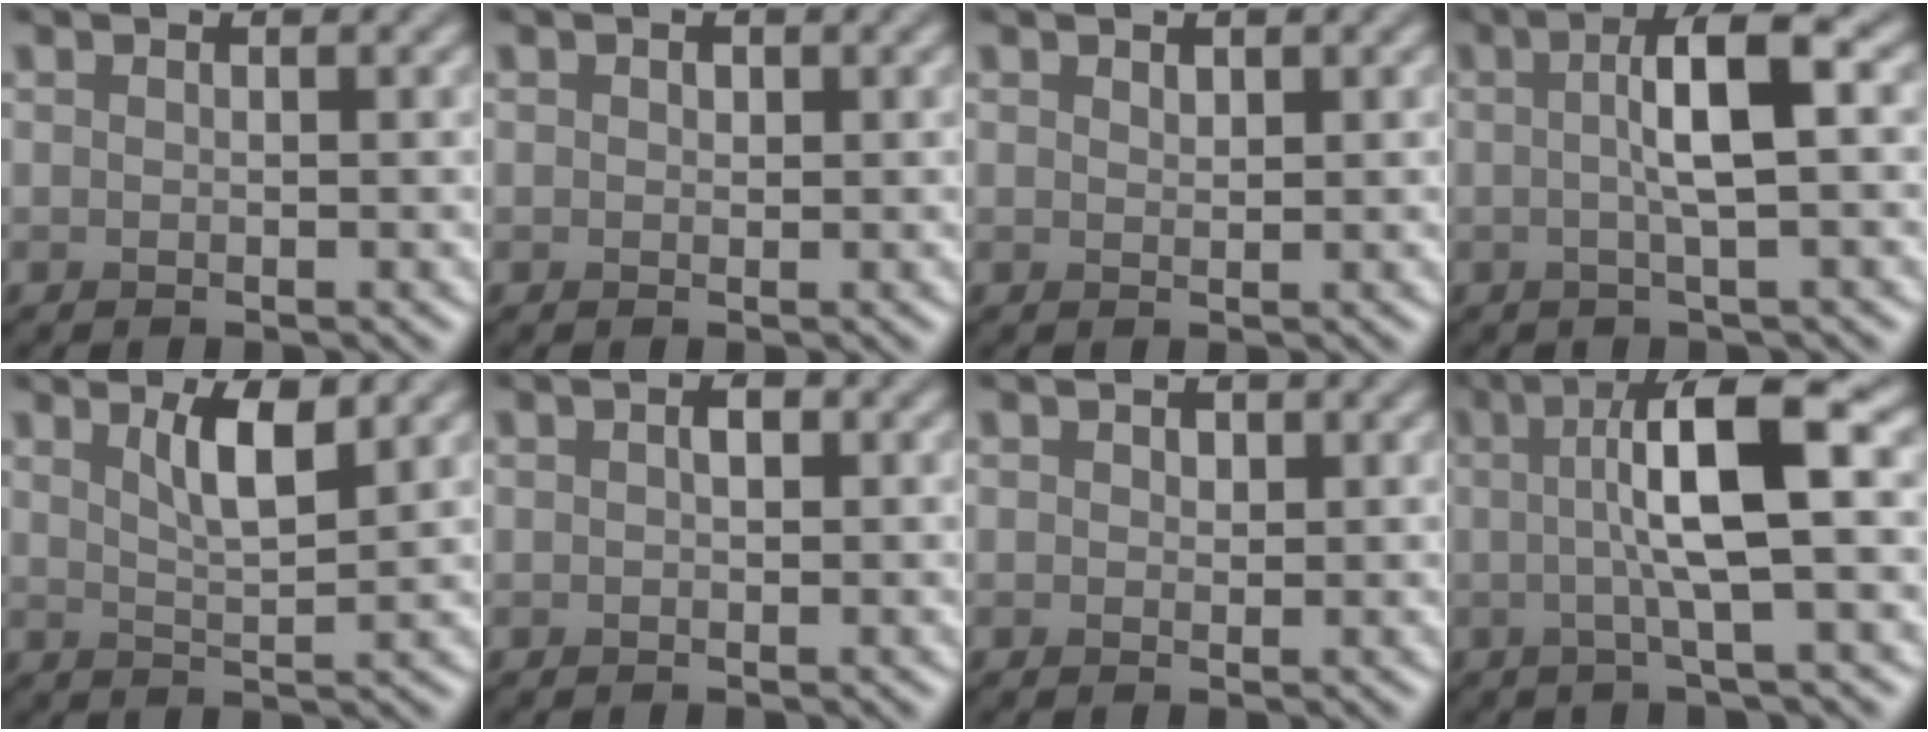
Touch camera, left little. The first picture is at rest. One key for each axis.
{"total": 0.6, "fx": 0.2, "fy": 0.5, "fz": 0.3, "tx": -0.007, "ty": 0.000, "tz": 0.001}
{"total": 0.7, "fx": 0.4, "fy": 0.3, "fz": 0.4, "tx": -0.009, "ty": 0.000, "tz": 0.008}
{"total": 4.8, "fx": 0.3, "fy": 0.8, "fz": 4.7, "tx": -0.081, "ty": 0.014, "tz": -0.001}
{"total": 3.2, "fx": 1.6, "fy": 0.7, "fz": 2.7, "tx": -0.052, "ty": -0.004, "tz": 0.027}
{"total": 1.3, "fx": 0.1, "fy": 0.8, "fz": 1.1, "tx": -0.020, "ty": 0.004, "tz": -0.001}
{"total": 1.0, "fx": 0.4, "fy": 0.7, "fz": 0.5, "tx": -0.010, "ty": 0.001, "tz": 0.003}
{"total": 7.6, "fx": 0.6, "fy": 1.3, "fz": 7.5, "tx": -0.118, "ty": 0.013, "tz": 0.002}